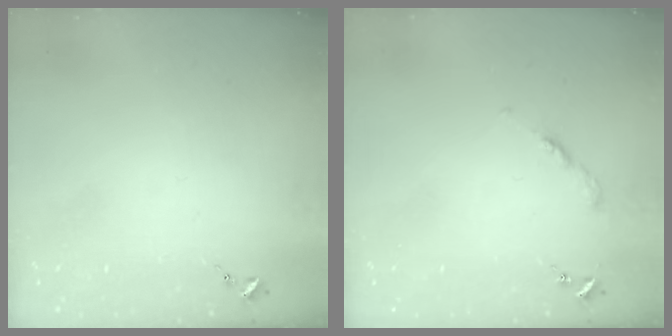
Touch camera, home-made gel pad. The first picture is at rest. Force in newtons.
{"total": 2.7, "press": 2.6, "slide": 0.3}